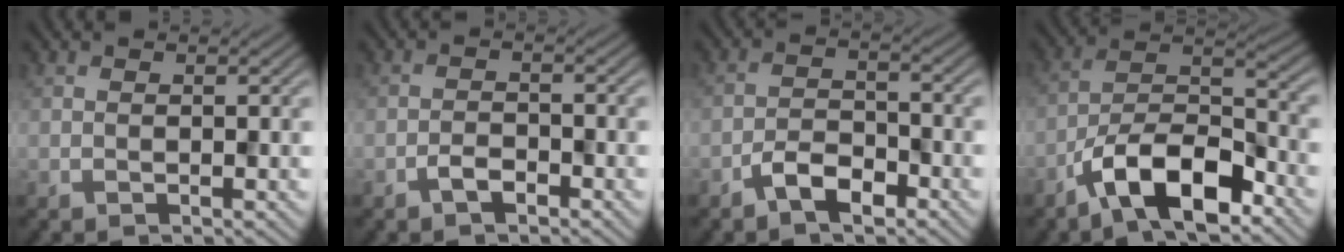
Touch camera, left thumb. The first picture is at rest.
{"total": 2.2, "force": [-1.5, 1.0, 1.2], "torque": [-0.021, 0.003, -0.032]}
{"total": 4.3, "force": [-3.0, 1.9, 2.6], "torque": [-0.044, 0.004, -0.065]}
{"total": 11.5, "force": [-7.3, 4.2, 7.8], "torque": [-0.129, 0.004, -0.153]}